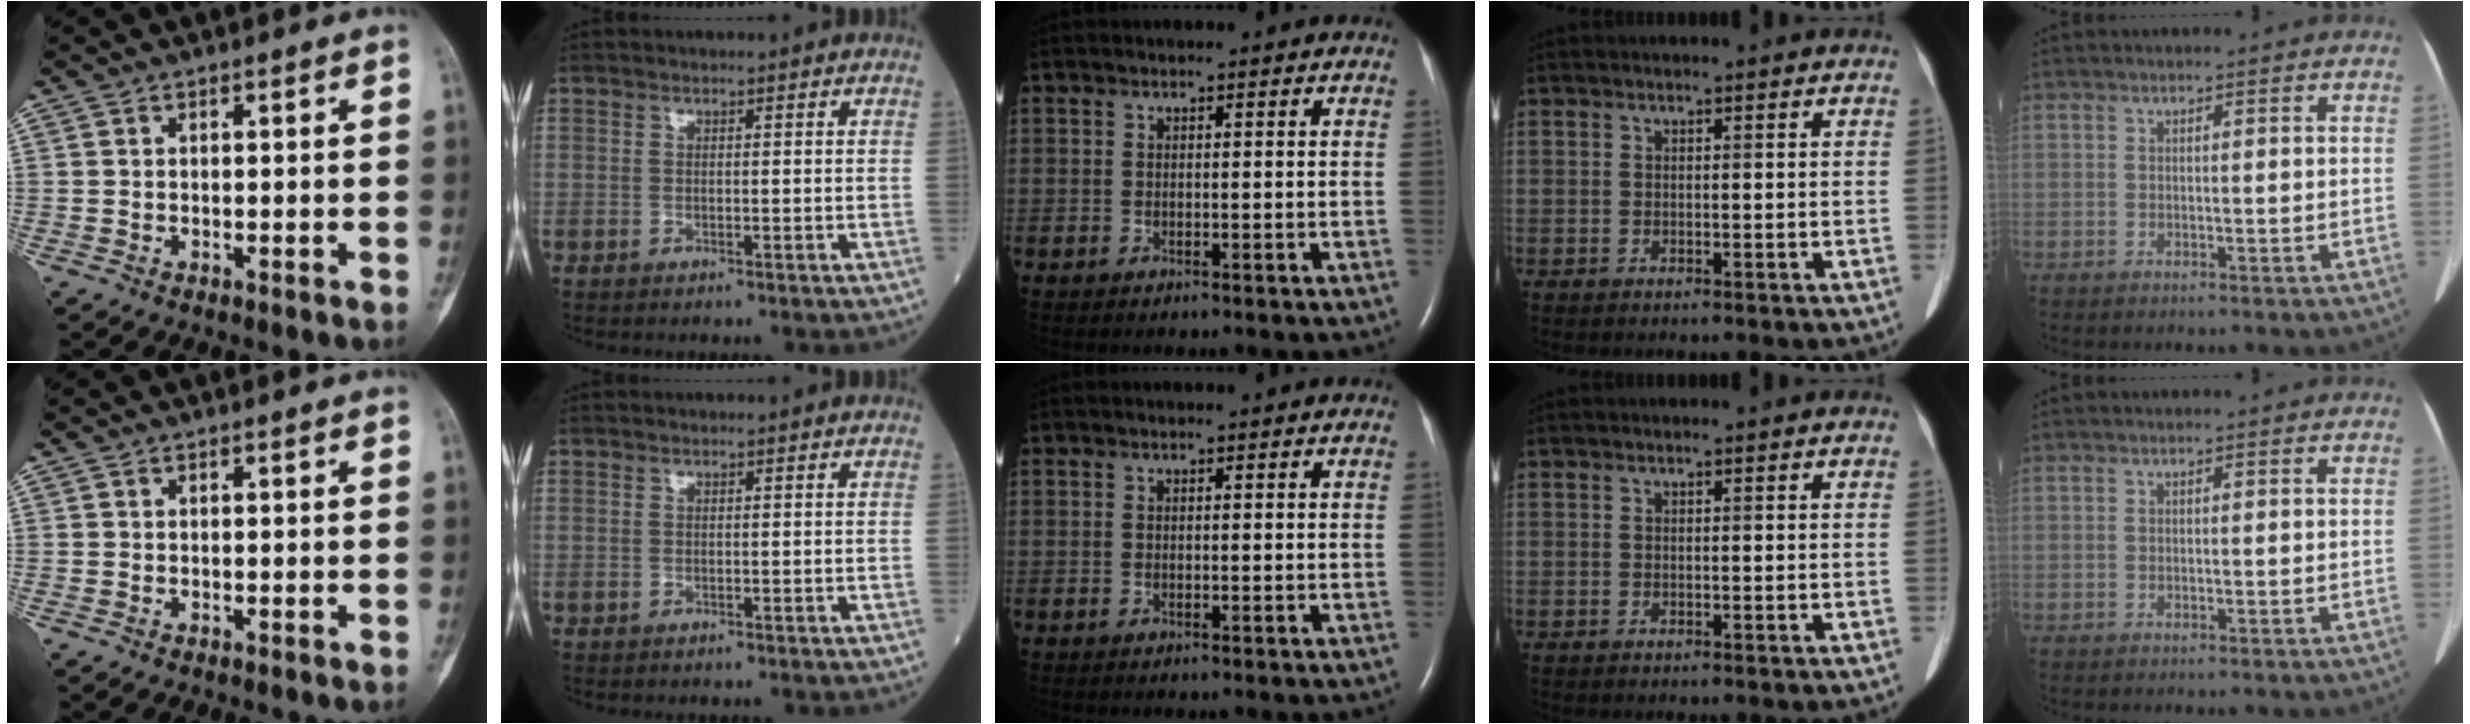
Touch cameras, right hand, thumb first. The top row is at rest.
{}